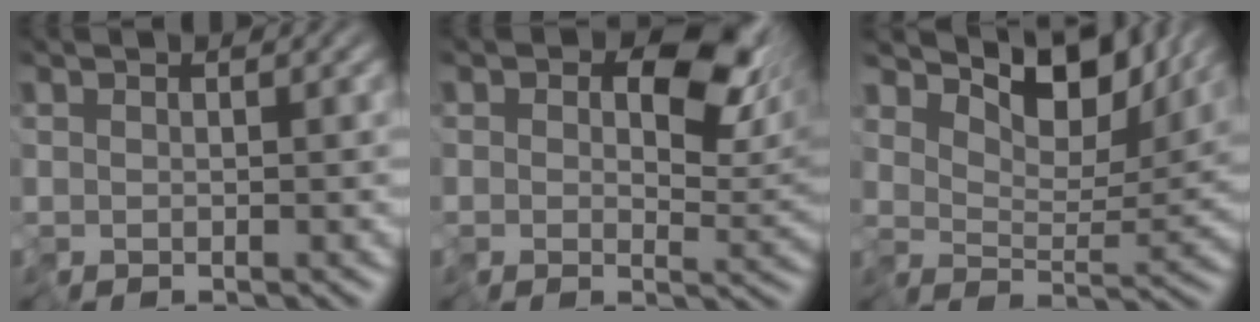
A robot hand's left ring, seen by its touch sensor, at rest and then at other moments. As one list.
[{"total": 9.3, "force": [2.9, 6.2, 6.4], "torque": [-0.098, -0.012, 0.046]}, {"total": 7.7, "force": [5.9, 2.8, 4.0], "torque": [-0.059, 0.004, 0.094]}]